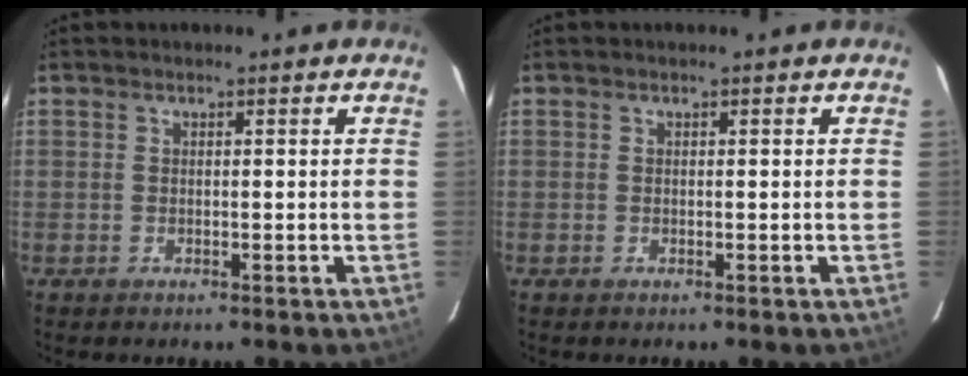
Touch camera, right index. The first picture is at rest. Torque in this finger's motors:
{"motor_torque": [0.00, 0.00, 0.02, 0.00]}